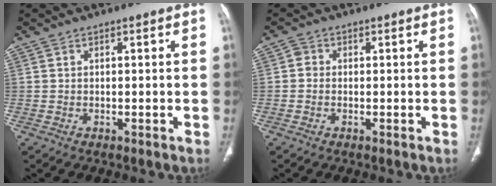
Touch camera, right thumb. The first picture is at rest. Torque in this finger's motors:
{"motor_torque": [-0.21, -0.10, 0.33, 0.11, -0.02]}